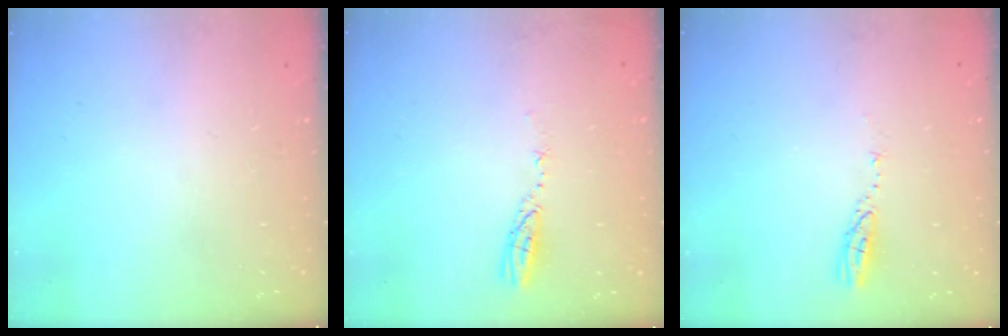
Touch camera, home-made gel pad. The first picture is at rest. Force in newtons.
{"total": 3.5, "press": 3.5, "slide": 0.3}
{"total": 3.5, "press": 3.5, "slide": 0.3}